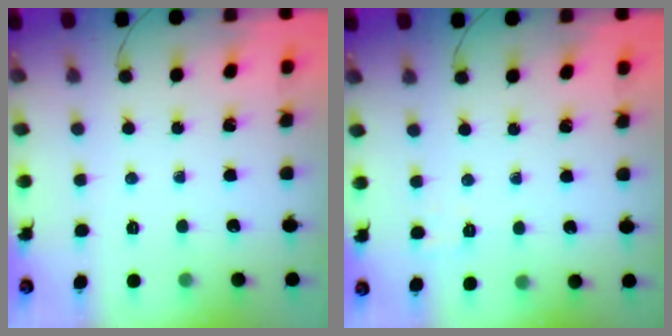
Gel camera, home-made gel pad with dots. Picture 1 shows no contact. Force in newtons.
{"total": 2.1, "press": 1.4, "slide": 1.6}